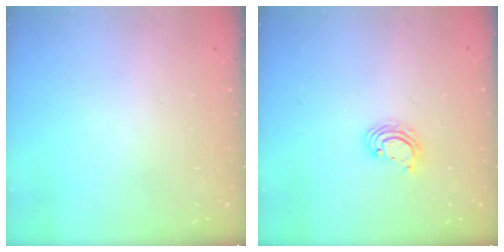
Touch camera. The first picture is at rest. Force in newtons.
{"total": 4.3, "press": 4.3, "slide": 0.2}